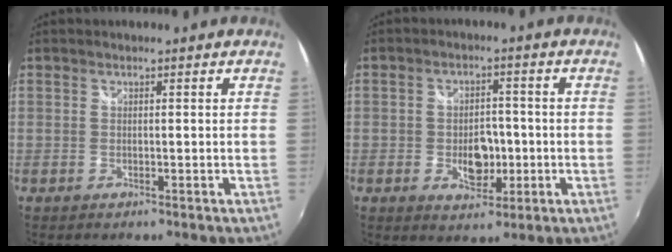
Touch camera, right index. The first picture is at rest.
{"total": 6.5, "force": [-1.6, 4.1, 4.7], "torque": [-0.080, -0.002, -0.020]}